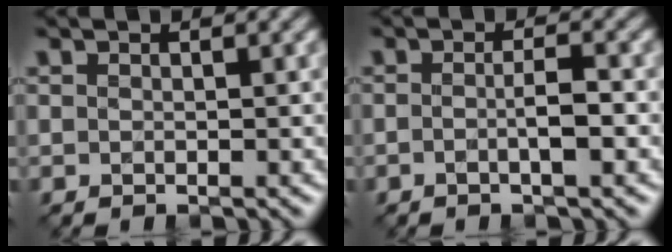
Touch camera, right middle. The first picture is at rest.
{"total": 2.3, "force": [-0.5, 0.4, 2.2], "torque": [-0.036, 0.003, -0.013]}